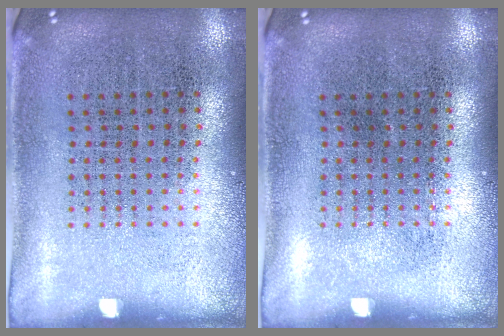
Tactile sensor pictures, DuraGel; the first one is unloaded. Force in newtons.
{"total": 0.0}